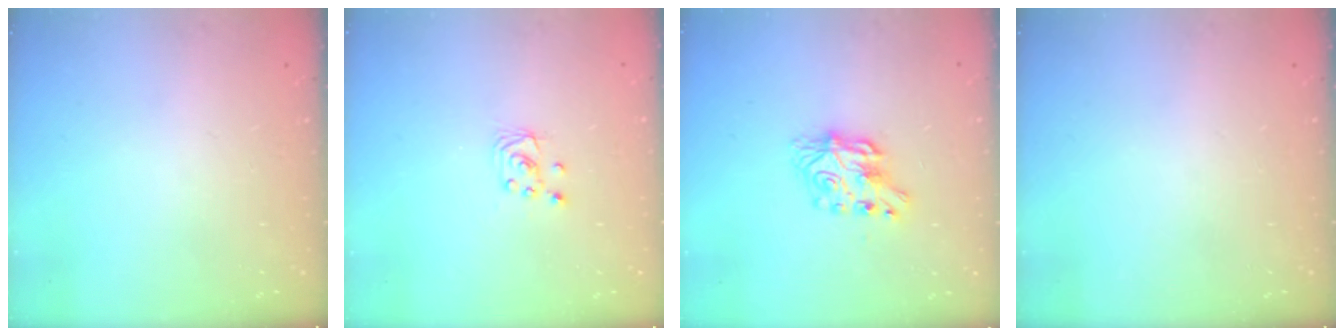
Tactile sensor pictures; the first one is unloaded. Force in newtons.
{"total": 2.7, "press": 2.7, "slide": 0.2}
{"total": 7.7, "press": 7.7, "slide": 0.7}
{"total": 0.0}